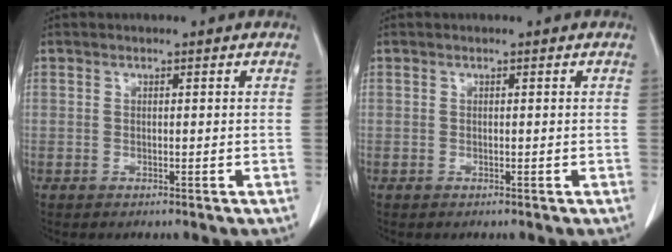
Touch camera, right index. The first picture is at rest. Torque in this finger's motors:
{"motor_torque": [-0.01, 0.01, 0.00, 0.00]}